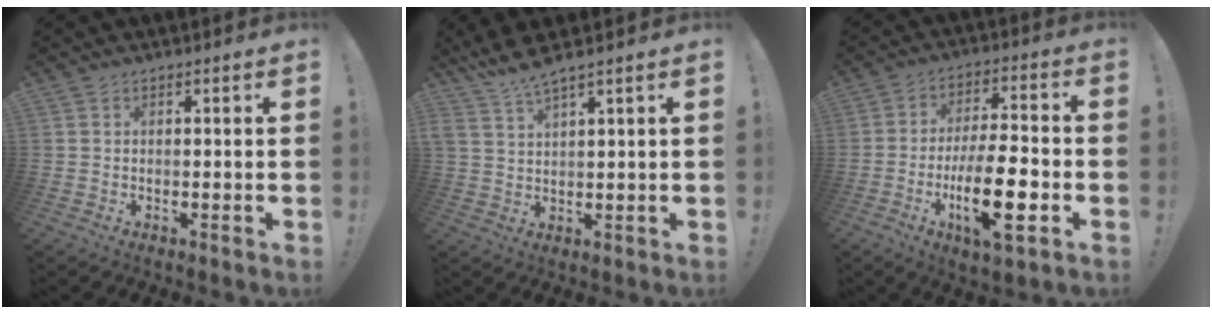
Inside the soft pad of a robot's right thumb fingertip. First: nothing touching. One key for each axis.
{"total": 5.2, "fx": 4.4, "fy": -0.2, "fz": 2.7, "tx": -0.063, "ty": -0.020, "tz": 0.079}
{"total": 16.9, "fx": -5.2, "fy": 5.2, "fz": 15.2, "tx": -0.255, "ty": 0.010, "tz": -0.085}